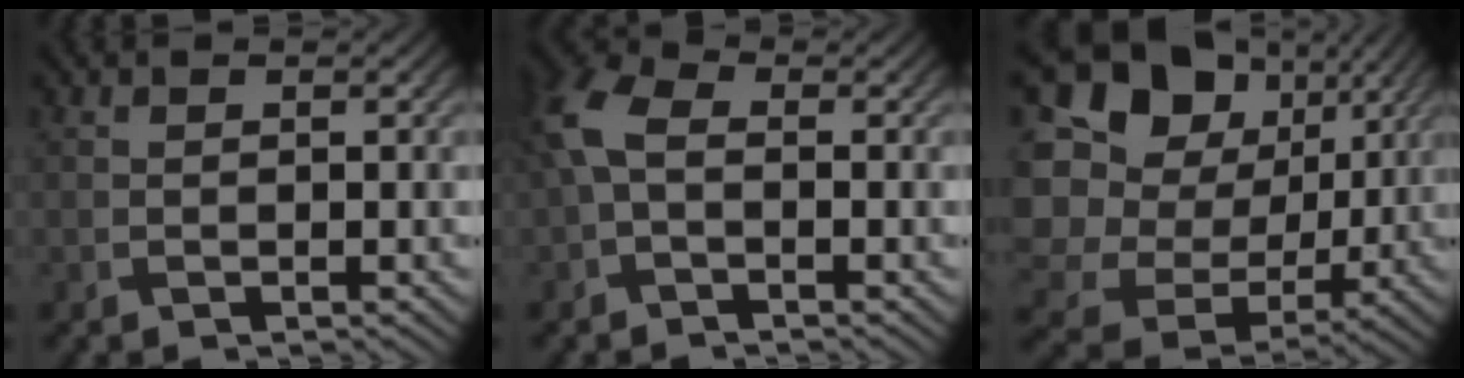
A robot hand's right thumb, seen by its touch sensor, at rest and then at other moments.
{"total": 5.0, "force": [-0.5, 2.9, 4.1], "torque": [-0.107, 0.011, -0.026]}
{"total": 20.8, "force": [3.2, 18.1, 9.8], "torque": [-0.290, 0.008, 0.061]}